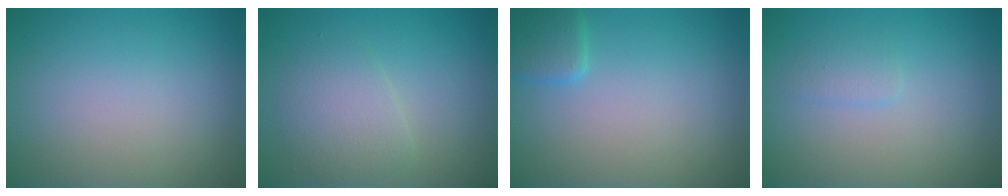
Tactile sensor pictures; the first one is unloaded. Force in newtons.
{"total": 2.8, "press": 2.8, "slide": 0.1}
{"total": 2.1, "press": 2.1, "slide": 0.1}
{"total": 1.1, "press": 1.1, "slide": 0.1}